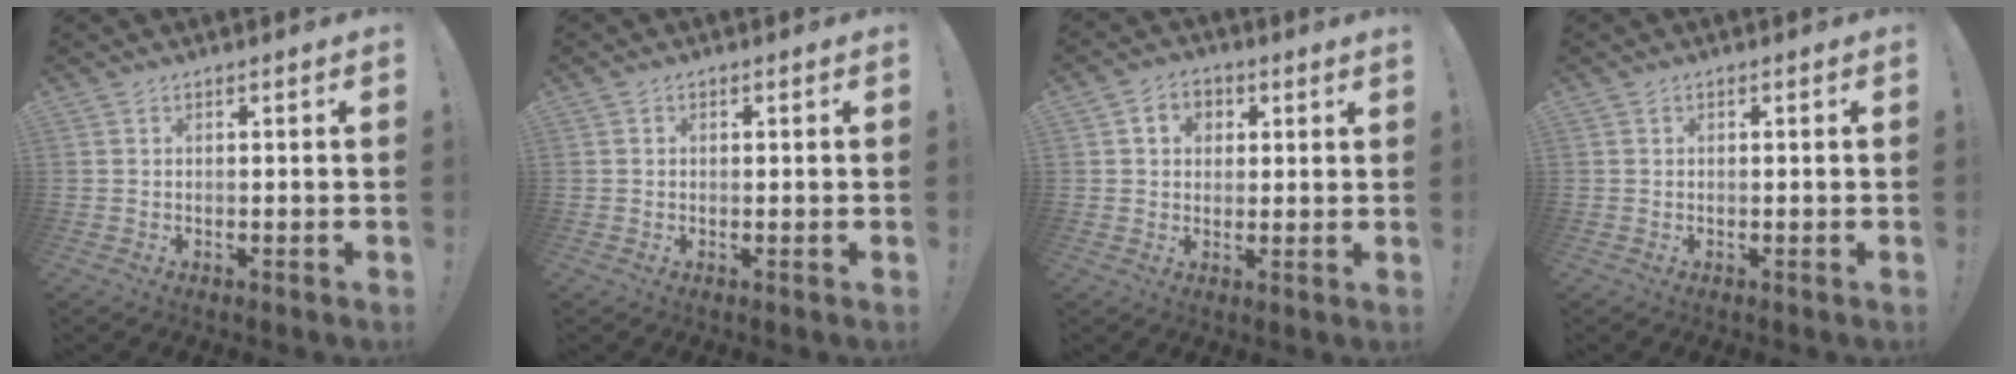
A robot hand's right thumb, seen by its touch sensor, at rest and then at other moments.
{"total": 0.7, "force": [-0.1, 0.7, 0.2], "torque": [-0.007, 0.005, -0.001]}
{"total": 5.6, "force": [1.9, 4.4, 2.9], "torque": [-0.042, 0.001, 0.035]}
{"total": 0.0}